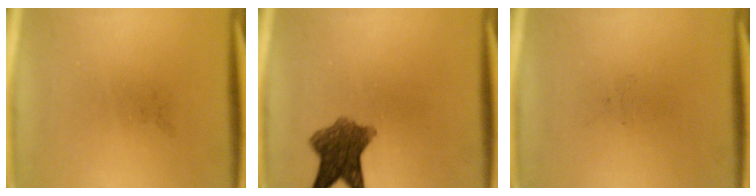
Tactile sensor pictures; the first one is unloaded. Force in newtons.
{"total": 8.0}
{"total": 0.0}